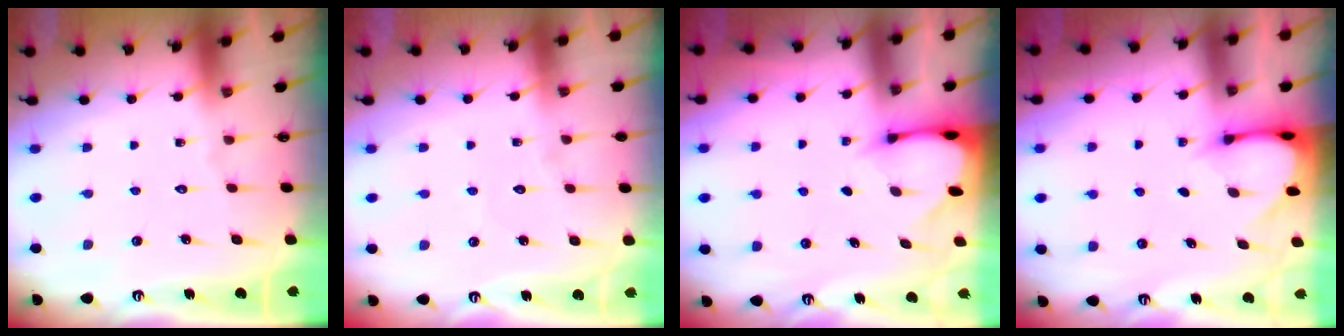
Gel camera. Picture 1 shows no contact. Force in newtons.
{"total": 2.6, "press": 2.6, "slide": 0.3}
{"total": 2.4, "press": 2.4, "slide": 0.1}
{"total": 2.9, "press": 2.9, "slide": 0.2}